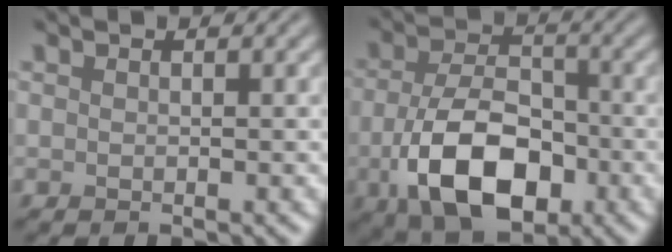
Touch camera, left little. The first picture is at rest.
{"total": 9.2, "force": [-3.2, 5.3, 6.8], "torque": [-0.138, -0.016, -0.056]}